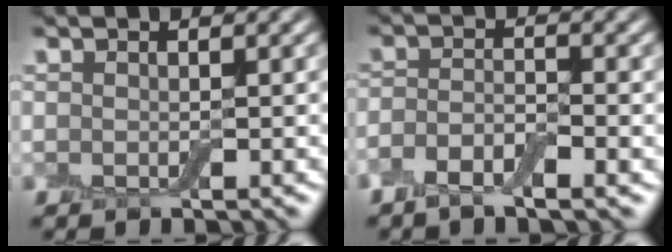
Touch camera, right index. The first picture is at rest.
{"total": 3.1, "force": [-1.8, 0.9, 2.3], "torque": [-0.047, -0.003, -0.040]}